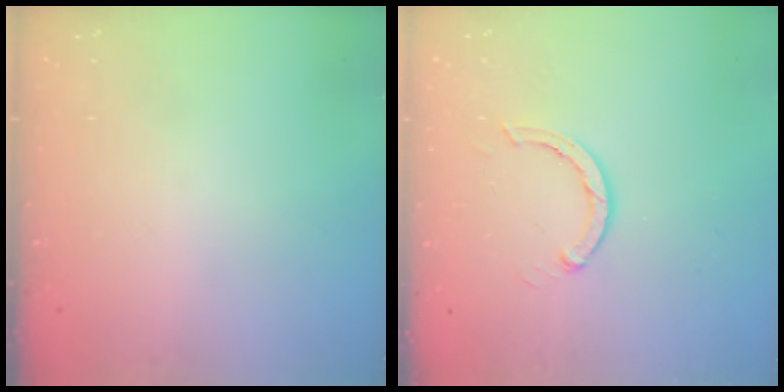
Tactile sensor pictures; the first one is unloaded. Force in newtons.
{"total": 2.9, "press": 2.8, "slide": 0.5}